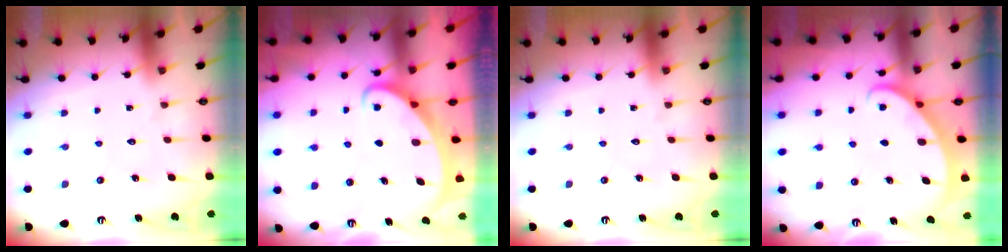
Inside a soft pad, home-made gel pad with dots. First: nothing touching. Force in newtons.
{"total": 2.2, "press": 2.2, "slide": 0.3}
{"total": 0.0}
{"total": 4.0, "press": 4.0, "slide": 0.1}